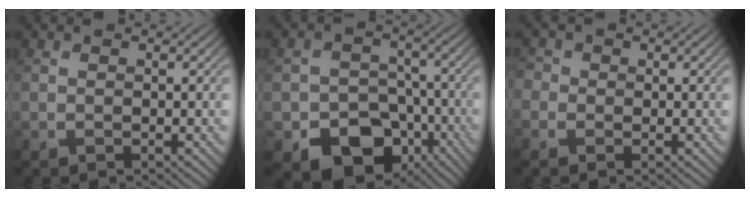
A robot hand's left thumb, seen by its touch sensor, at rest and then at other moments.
{"total": 12.2, "force": [-6.9, 8.5, 5.4], "torque": [-0.087, -0.025, -0.115]}
{"total": 2.2, "force": [0.0, 2.2, 0.5], "torque": [-0.010, 0.007, -0.019]}